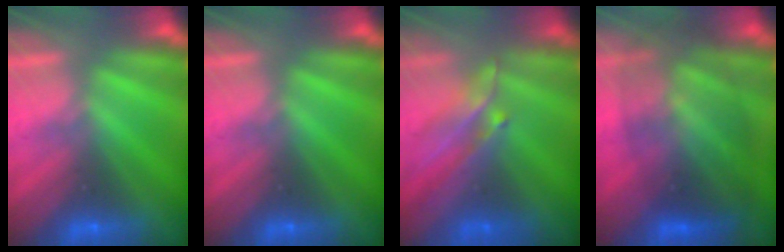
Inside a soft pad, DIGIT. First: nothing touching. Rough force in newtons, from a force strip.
{"total": 0.0}
{"total": 2.9}
{"total": 10.9}